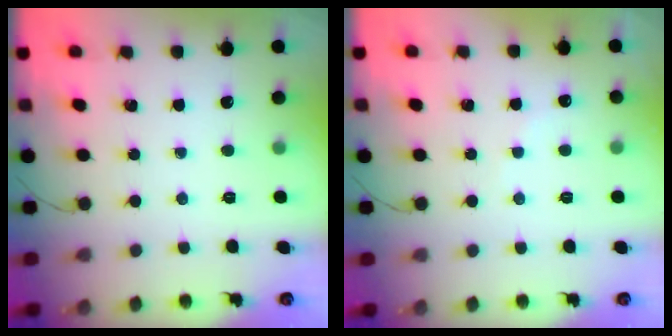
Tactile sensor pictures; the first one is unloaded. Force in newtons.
{"total": 5.7, "press": 5.6, "slide": 1.1}